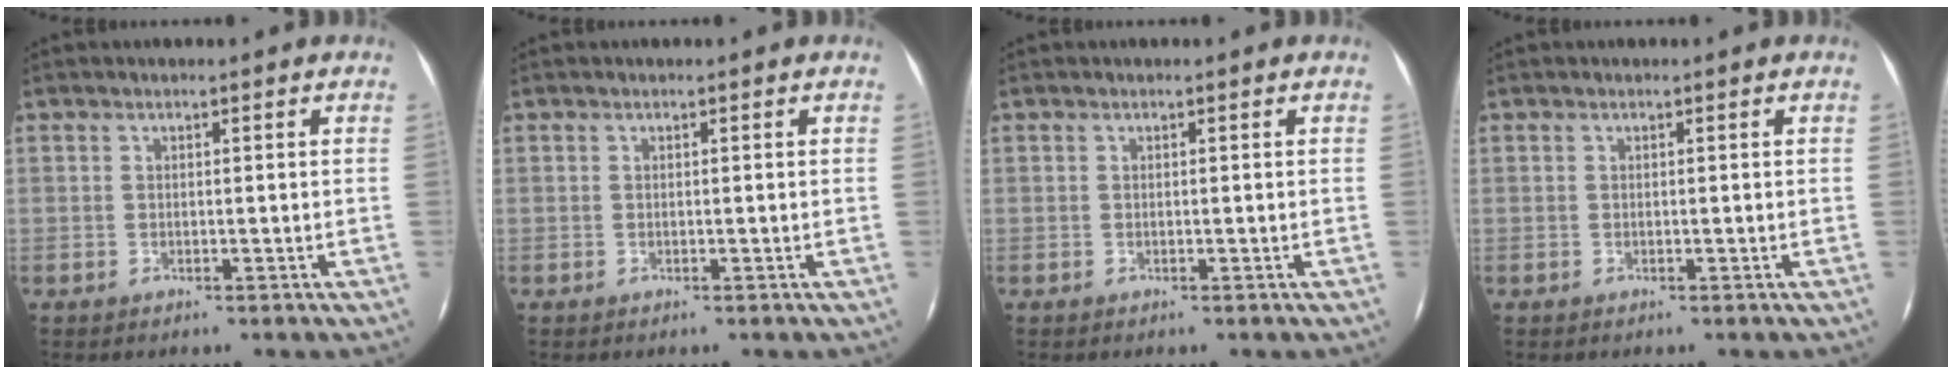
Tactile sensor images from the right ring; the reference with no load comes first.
{"total": 0.0}
{"total": 0.0}
{"total": 0.0}